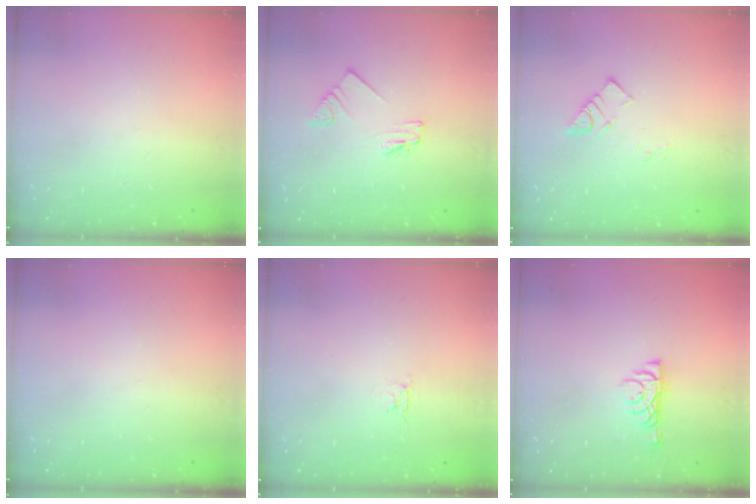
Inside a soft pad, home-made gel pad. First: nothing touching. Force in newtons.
{"total": 2.3, "press": 2.3, "slide": 0.1}
{"total": 3.6, "press": 3.6, "slide": 0.3}
{"total": 0.0}
{"total": 2.8, "press": 2.8, "slide": 0.3}
{"total": 6.0, "press": 6.0, "slide": 0.7}